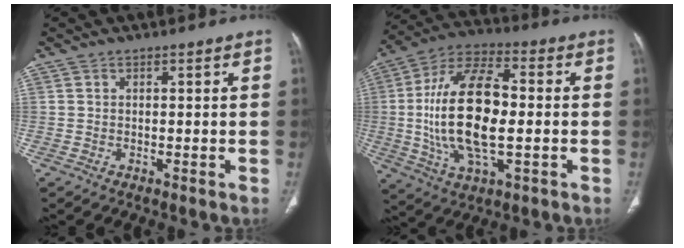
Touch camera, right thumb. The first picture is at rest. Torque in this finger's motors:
{"motor_torque": [1.32, 1.91, 2.18, -0.60, 0.29]}